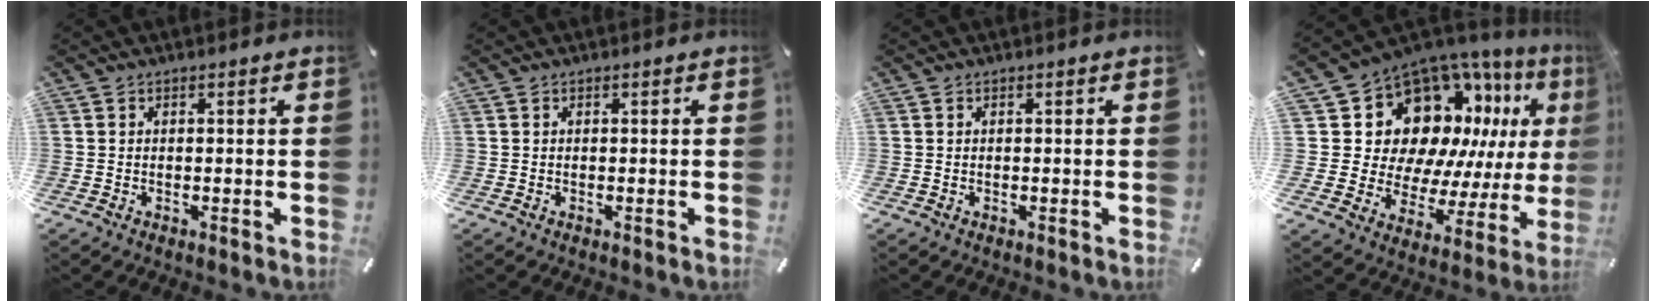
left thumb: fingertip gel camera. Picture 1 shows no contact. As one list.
[{"total": 0.0}, {"total": 0.0}, {"total": 16.8, "force": [8.3, 11.9, 8.5], "torque": [-0.150, -0.084, 0.162]}]